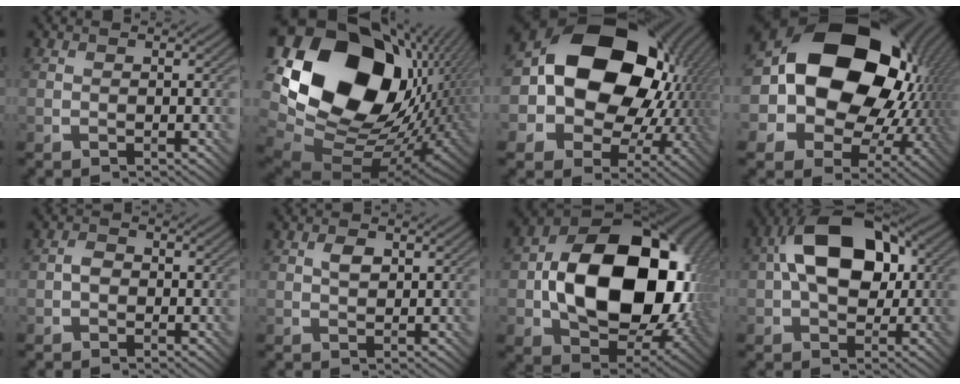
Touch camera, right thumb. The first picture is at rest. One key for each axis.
{"total": 21.9, "fx": 5.2, "fy": 15.9, "fz": 14.1, "tx": -0.316, "ty": -0.028, "tz": 0.126}
{"total": 19.6, "fx": 2.5, "fy": 15.1, "fz": 12.2, "tx": -0.219, "ty": -0.024, "tz": 0.051}
{"total": 21.5, "fx": 3.3, "fy": 16.4, "fz": 13.4, "tx": -0.260, "ty": -0.026, "tz": 0.078}
{"total": 2.0, "fx": -0.5, "fy": 1.5, "fz": 1.3, "tx": -0.022, "ty": 0.001, "tz": -0.016}
{"total": 1.9, "fx": 0.6, "fy": 1.1, "fz": 1.4, "tx": -0.026, "ty": 0.001, "tz": 0.010}
{"total": 18.6, "fx": 0.2, "fy": 13.1, "fz": 13.2, "tx": -0.233, "ty": -0.028, "tz": 0.026}
{"total": 13.5, "fx": 1.3, "fy": 8.5, "fz": 10.4, "tx": -0.179, "ty": 0.030, "tz": 0.005}